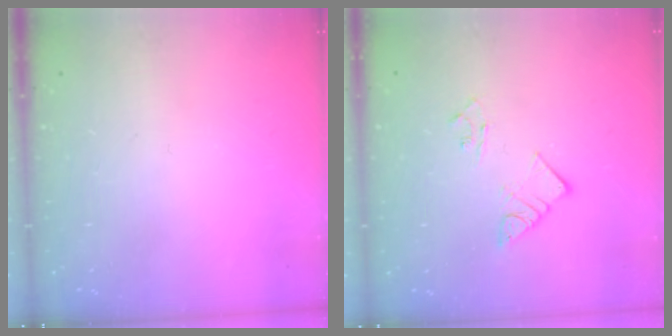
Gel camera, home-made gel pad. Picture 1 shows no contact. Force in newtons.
{"total": 5.5, "press": 5.5, "slide": 0.4}